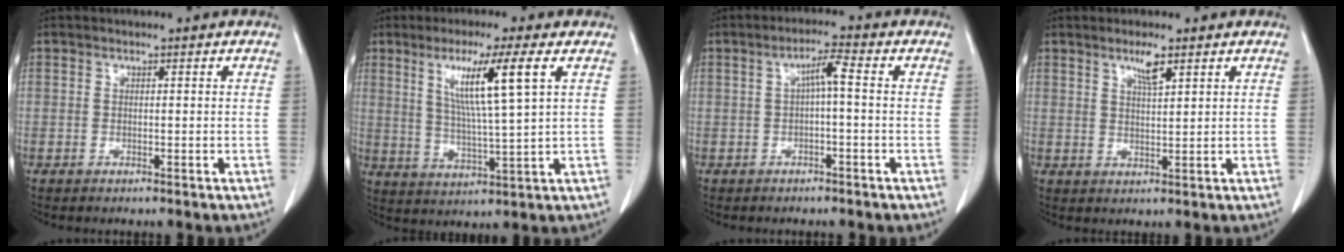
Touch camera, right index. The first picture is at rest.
{"total": 10.1, "force": [3.9, -0.9, 9.3], "torque": [-0.166, -0.007, 0.074]}
{"total": 3.4, "force": [0.3, 0.3, 3.4], "torque": [-0.059, 0.014, 0.005]}
{"total": 3.3, "force": [2.2, 0.3, 2.5], "torque": [-0.046, -0.003, 0.040]}